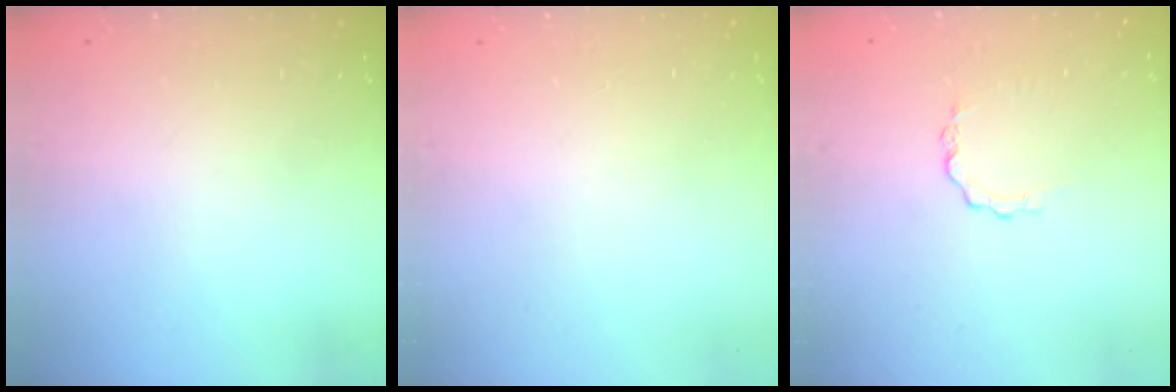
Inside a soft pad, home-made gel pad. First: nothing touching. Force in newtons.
{"total": 0.0}
{"total": 2.9, "press": 2.9, "slide": 0.2}